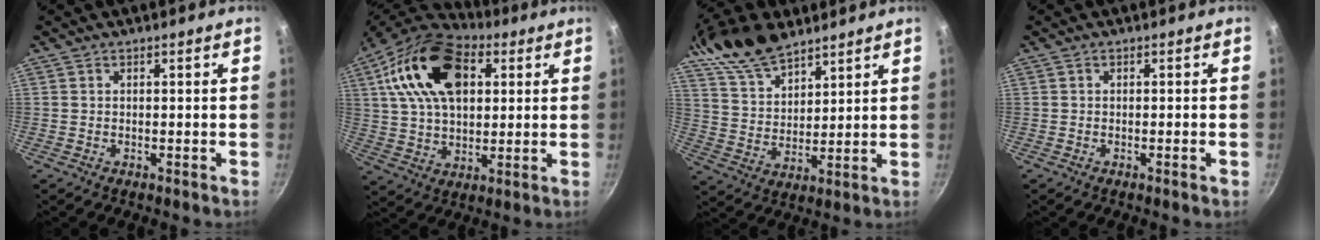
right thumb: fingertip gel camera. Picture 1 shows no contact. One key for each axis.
{"total": 21.5, "fx": 6.7, "fy": 13.5, "fz": 15.3, "tx": -0.255, "ty": 0.002, "tz": 0.106}
{"total": 13.4, "fx": 9.7, "fy": 6.3, "fz": 6.7, "tx": -0.105, "ty": -0.031, "tz": 0.188}
{"total": 0.9, "fx": -0.5, "fy": -0.1, "fz": 0.8, "tx": -0.020, "ty": 0.003, "tz": -0.011}